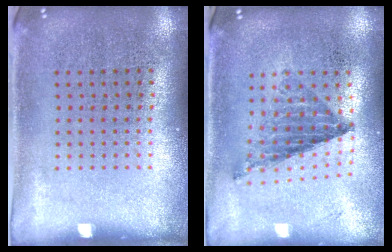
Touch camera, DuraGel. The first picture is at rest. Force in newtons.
{"total": 0.8, "press": 0.8, "slide": 0.1}